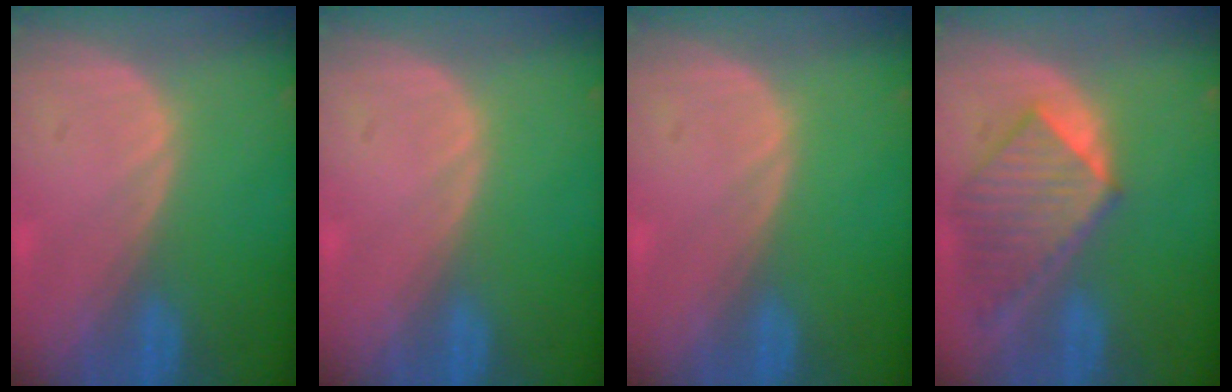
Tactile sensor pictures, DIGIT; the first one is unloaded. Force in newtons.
{"total": 0.0}
{"total": 0.0}
{"total": 8.2, "press": 7.5, "slide": 3.2}